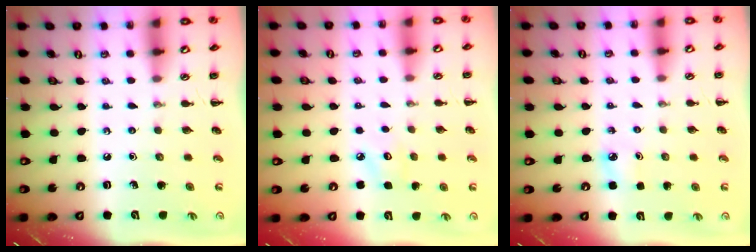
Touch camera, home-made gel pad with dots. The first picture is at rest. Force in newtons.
{"total": 3.4, "press": 3.3, "slide": 0.8}
{"total": 4.2, "press": 3.9, "slide": 1.5}